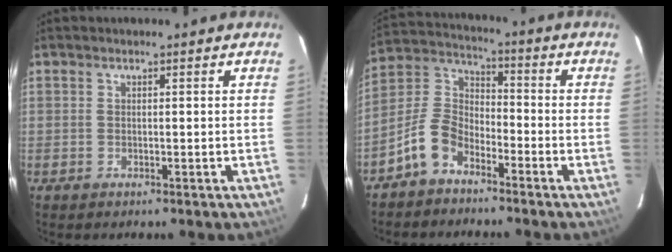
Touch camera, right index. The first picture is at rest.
{"total": 8.6, "force": [-5.7, 4.6, 4.4], "torque": [-0.104, 0.025, -0.121]}